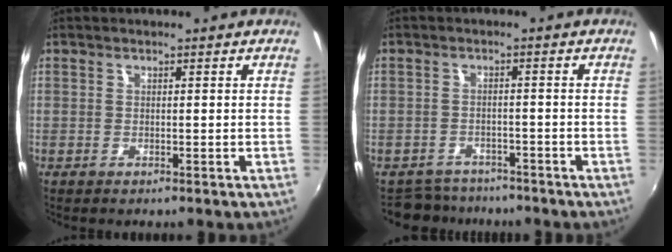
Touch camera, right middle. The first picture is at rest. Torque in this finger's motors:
{"motor_torque": [-0.31, -0.20, -0.04, -0.03]}